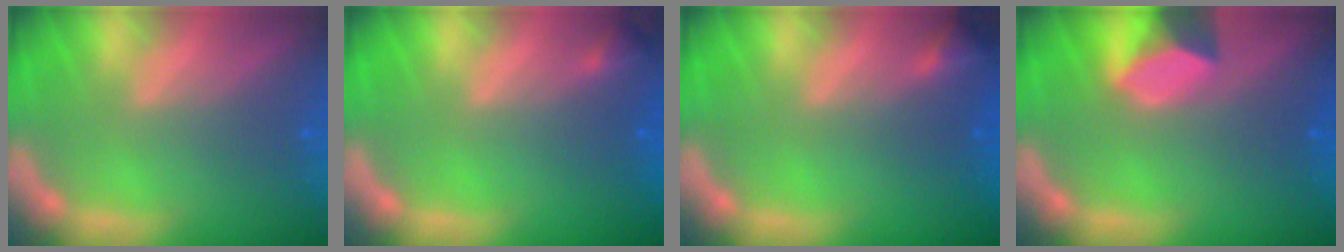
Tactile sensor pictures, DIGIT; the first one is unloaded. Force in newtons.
{"total": 0.9}
{"total": 1.4}
{"total": 4.4}